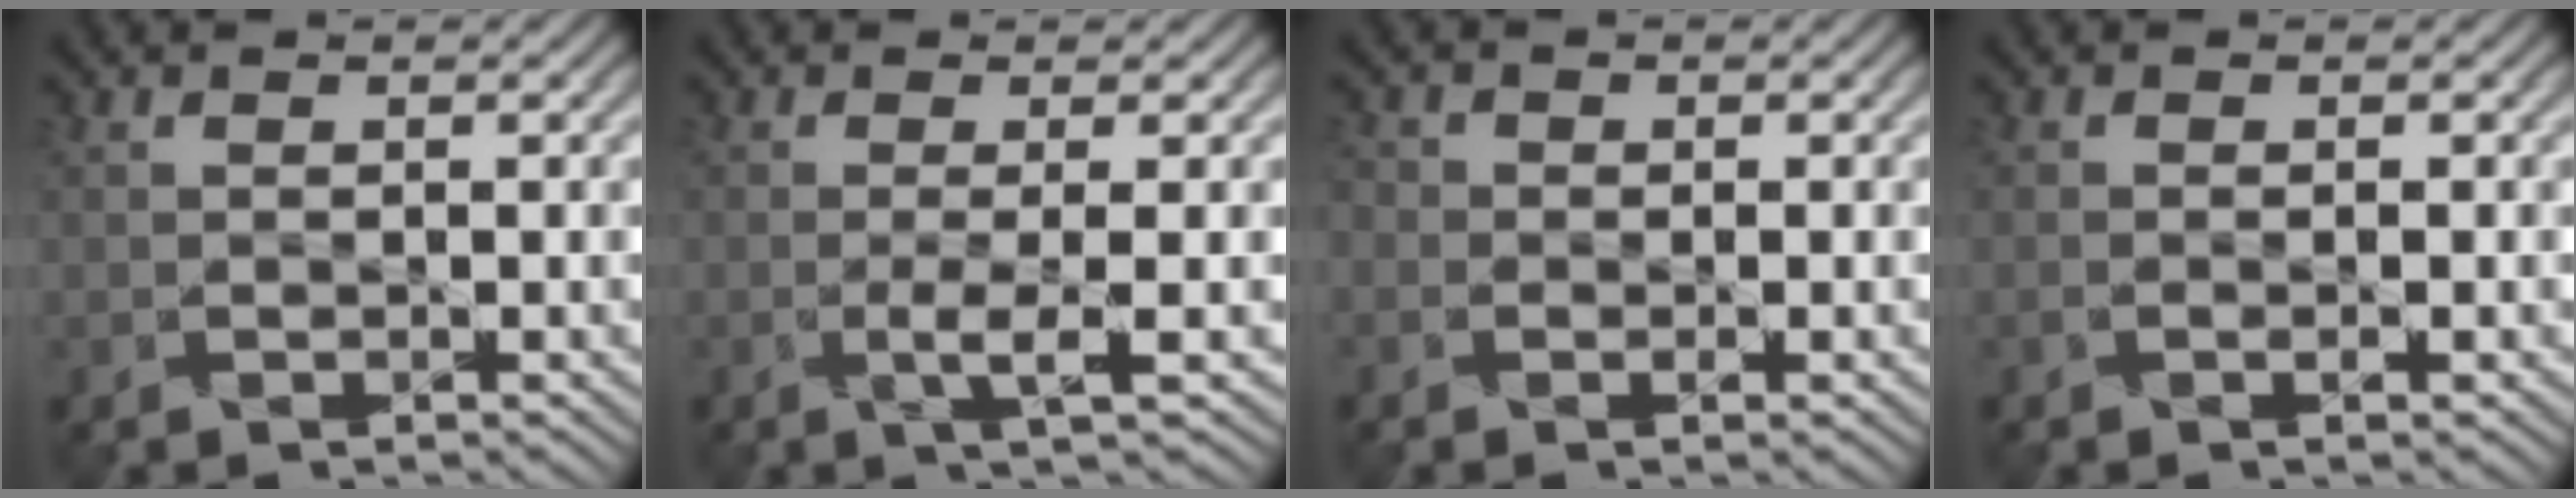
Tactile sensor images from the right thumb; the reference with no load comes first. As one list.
[{"total": 2.5, "force": [-0.8, -0.6, 2.4], "torque": [-0.050, -0.001, -0.015]}, {"total": 2.3, "force": [-0.9, 1.7, 1.3], "torque": [-0.026, 0.001, -0.019]}, {"total": 1.2, "force": [-0.8, -0.1, 0.9], "torque": [-0.017, -0.003, -0.013]}]